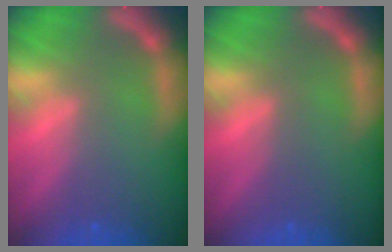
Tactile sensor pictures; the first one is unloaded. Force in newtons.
{"total": 0.0}